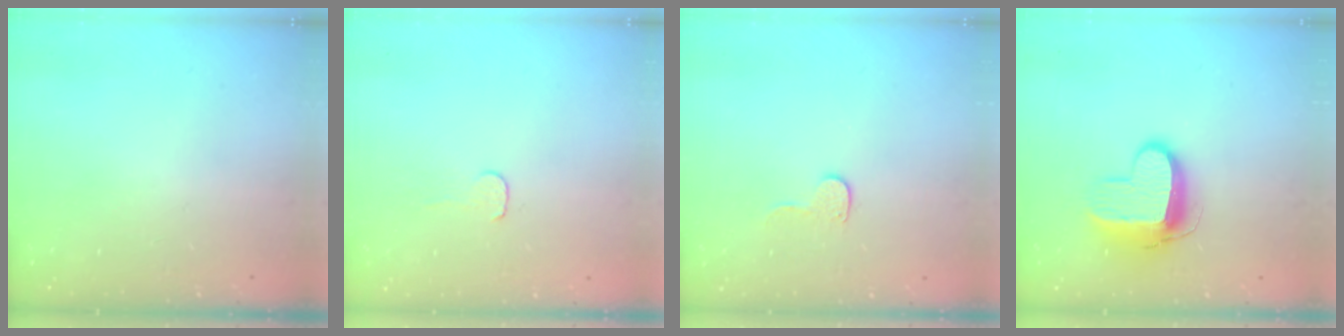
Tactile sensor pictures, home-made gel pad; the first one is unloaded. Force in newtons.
{"total": 3.5, "press": 3.5, "slide": 0.4}
{"total": 5.5, "press": 5.5, "slide": 0.5}
{"total": 11.1, "press": 11.1, "slide": 1.0}